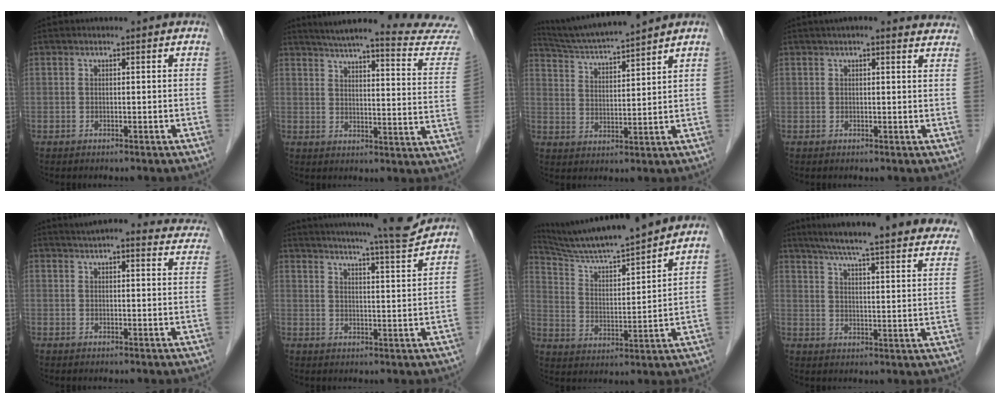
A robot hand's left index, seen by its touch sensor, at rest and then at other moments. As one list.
[{"total": 23.0, "force": [21.9, 0.1, 7.2], "torque": [-0.097, -0.090, 0.256]}, {"total": 10.3, "force": [9.5, -1.1, 3.7], "torque": [-0.072, 0.013, 0.170]}, {"total": 8.9, "force": [8.0, 2.0, 3.4], "torque": [-0.026, 0.019, 0.075]}, {"total": 15.2, "force": [14.5, 2.7, 3.6], "torque": [-0.022, -0.011, 0.153]}, {"total": 13.3, "force": [12.4, -0.8, 4.7], "torque": [-0.077, -0.026, 0.163]}, {"total": 14.6, "force": [13.6, -0.9, 5.3], "torque": [-0.109, 0.004, 0.231]}, {"total": 31.1, "force": [26.9, 3.3, 15.3], "torque": [-0.205, -0.039, 0.323]}]